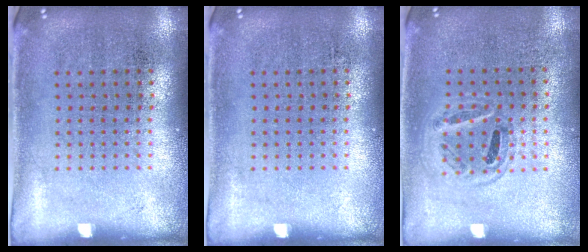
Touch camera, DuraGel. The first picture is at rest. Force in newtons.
{"total": 0.0}
{"total": 0.9, "press": 0.9, "slide": 0.1}